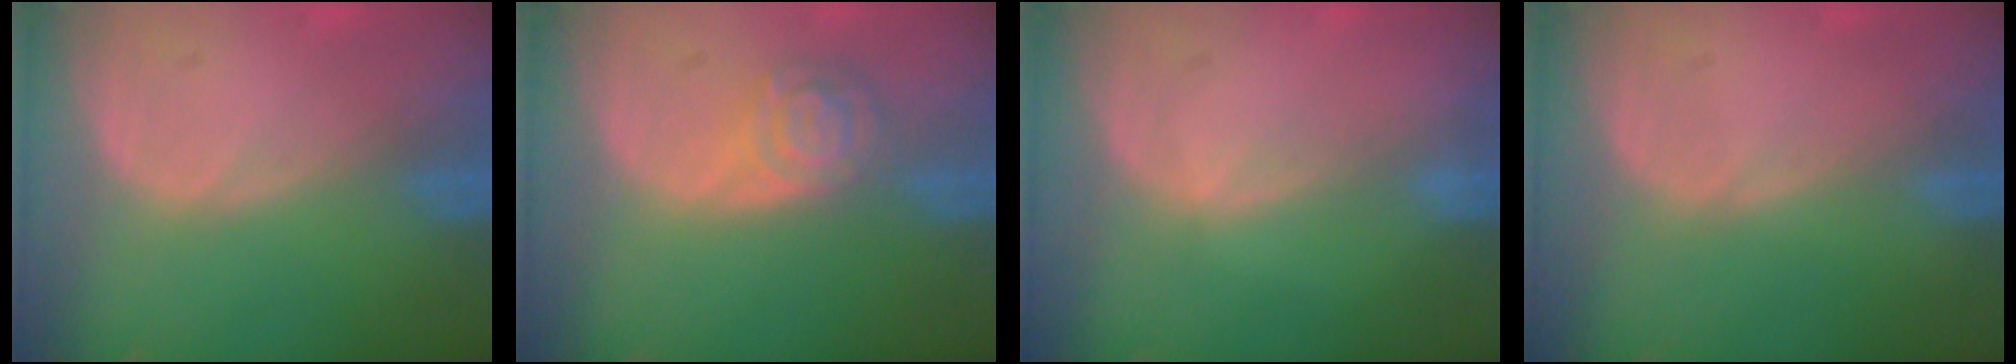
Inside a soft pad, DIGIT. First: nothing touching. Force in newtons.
{"total": 5.0, "press": 4.5, "slide": 2.3}
{"total": 0.6, "press": 0.5, "slide": 0.2}
{"total": 0.0}